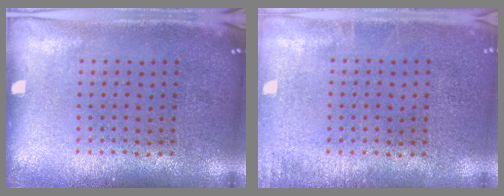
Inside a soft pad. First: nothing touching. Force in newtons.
{"total": 0.8, "press": 0.8, "slide": 0.1}